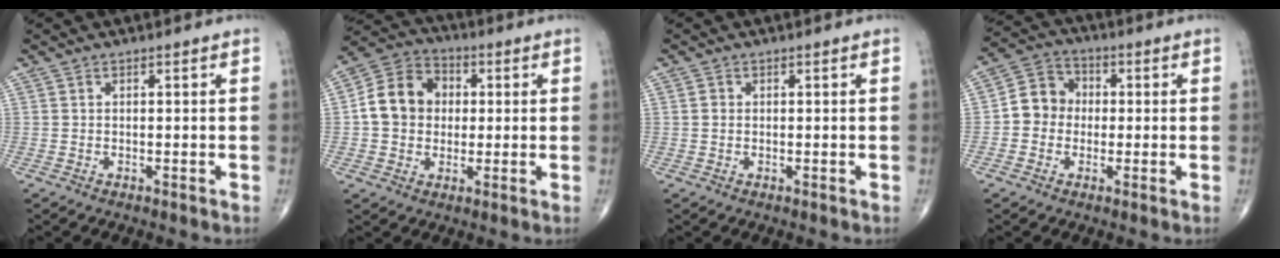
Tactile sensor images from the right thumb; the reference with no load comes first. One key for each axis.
{"total": 11.7, "fx": 0.7, "fy": 9.8, "fz": 6.3, "tx": -0.089, "ty": 0.024, "tz": 0.003}
{"total": 1.1, "fx": 0.1, "fy": 1.0, "fz": 0.5, "tx": -0.007, "ty": 0.001, "tz": 0.002}
{"total": 7.7, "fx": -0.4, "fy": 6.9, "fz": 3.3, "tx": -0.032, "ty": 0.027, "tz": -0.023}